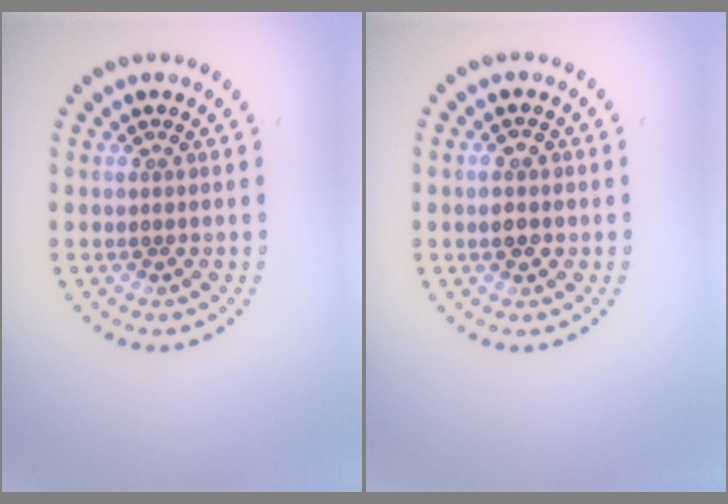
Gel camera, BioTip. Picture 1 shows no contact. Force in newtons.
{"total": 2.3, "press": 2.3, "slide": 0.1}